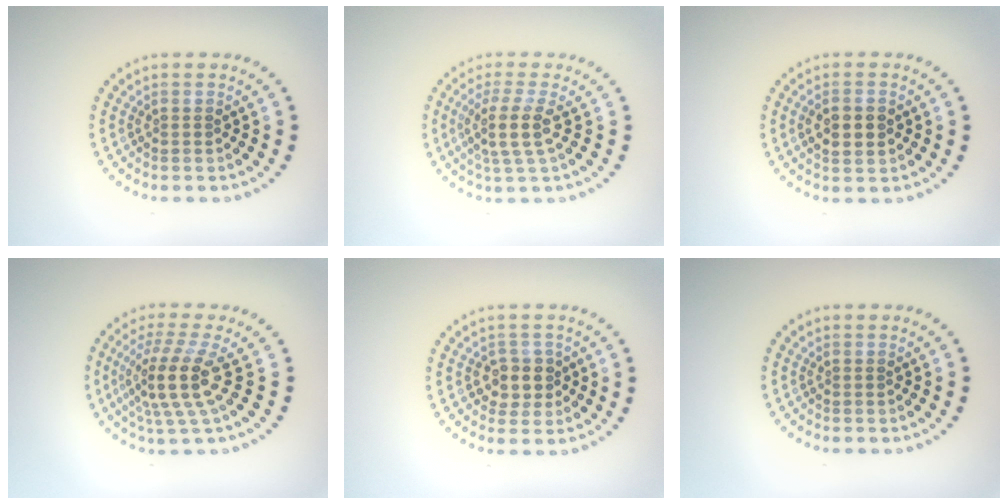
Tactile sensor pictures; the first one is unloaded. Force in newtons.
{"total": 3.2, "press": 2.5, "slide": 1.9}
{"total": 2.7, "press": 2.7, "slide": 0.3}
{"total": 4.7, "press": 3.5, "slide": 3.1}
{"total": 2.5, "press": 2.4, "slide": 0.9}
{"total": 0.0}